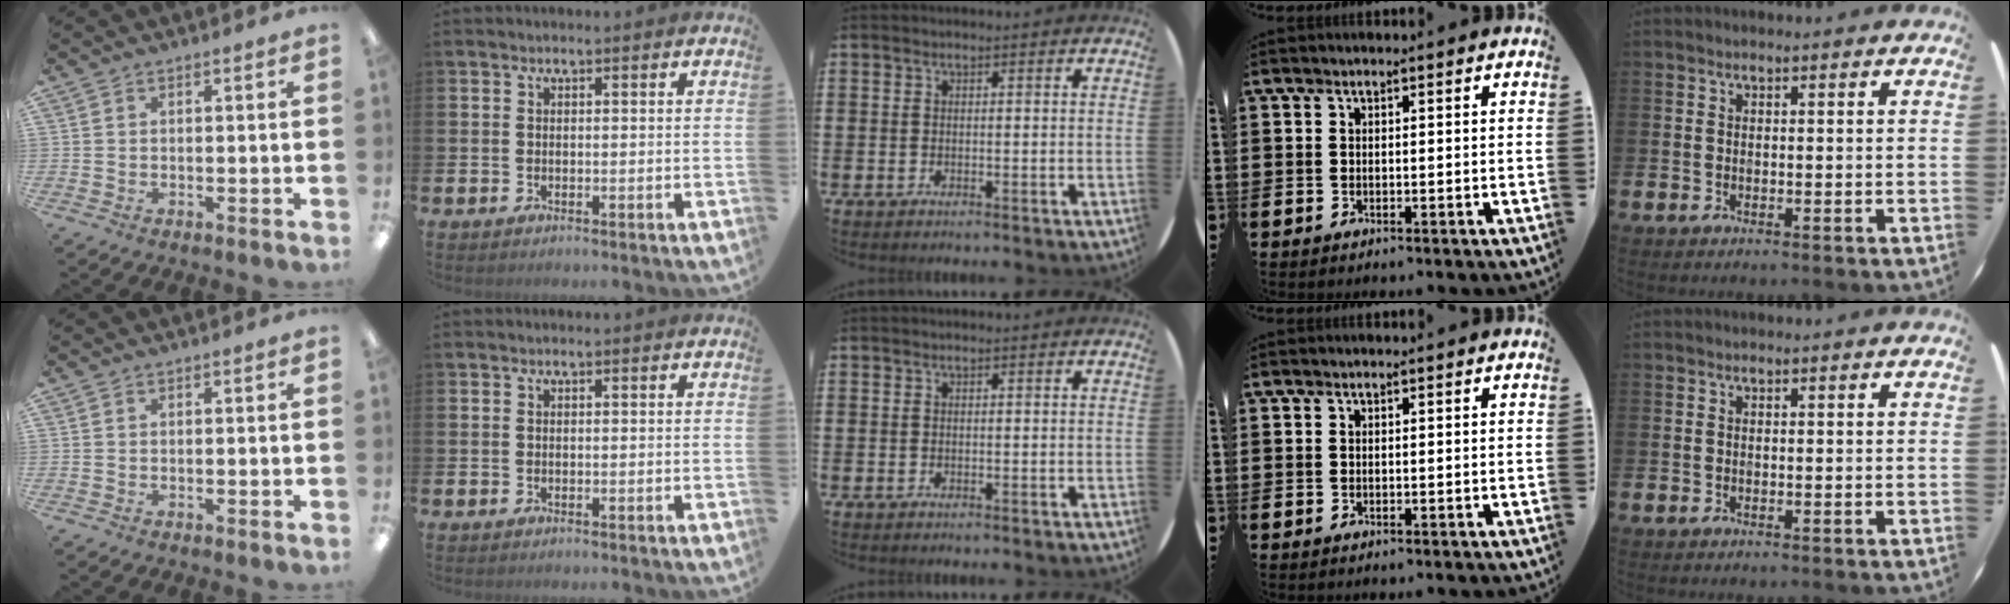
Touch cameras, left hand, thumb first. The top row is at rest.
{}